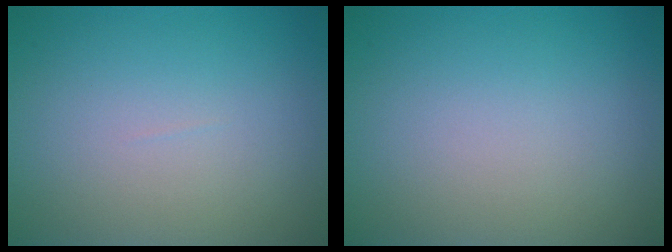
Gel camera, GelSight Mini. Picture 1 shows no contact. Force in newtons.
{"total": 0.0}